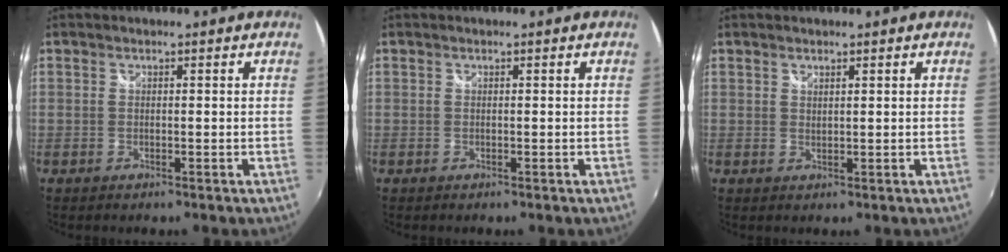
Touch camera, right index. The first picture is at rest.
{"total": 0.0}
{"total": 1.0, "force": [0.9, 0.3, 0.3], "torque": [-0.003, 0.000, 0.015]}